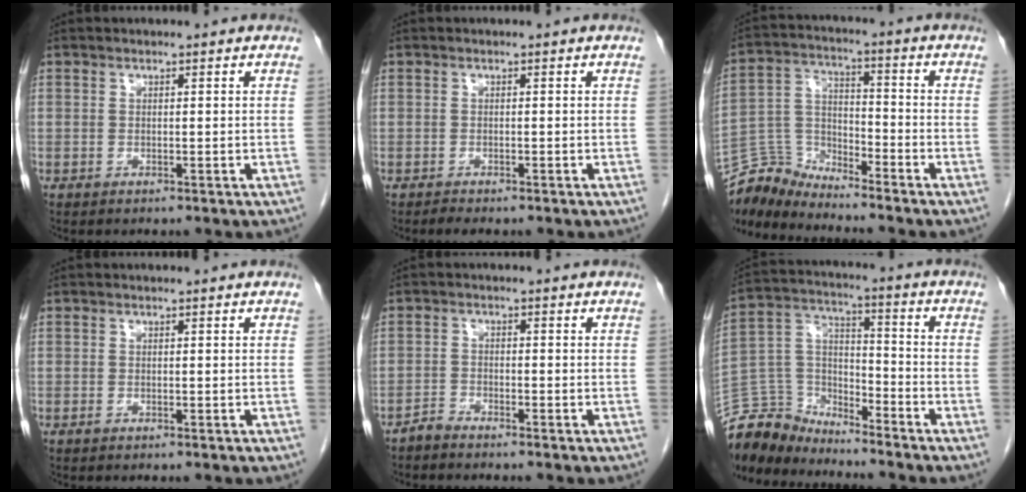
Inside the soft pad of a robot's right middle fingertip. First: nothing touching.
{"total": 0.8, "force": [-0.7, 0.0, 0.3], "torque": [-0.012, -0.004, -0.014]}
{"total": 7.2, "force": [-7.2, 0.2, -1.0], "torque": [0.008, 0.020, -0.143]}
{"total": 0.0}
{"total": 1.5, "force": [-1.5, -0.1, 0.1], "torque": [0.000, -0.002, -0.031]}
{"total": 10.6, "force": [-10.4, 2.3, 0.5], "torque": [-0.016, 0.031, -0.205]}